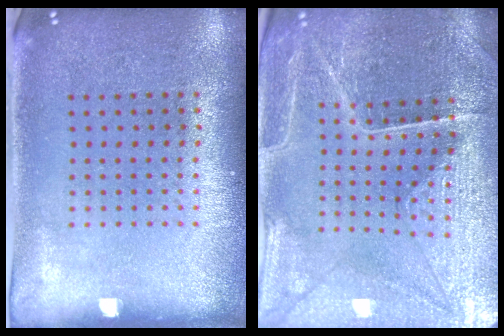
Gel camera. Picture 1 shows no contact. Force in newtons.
{"total": 3.5, "press": 3.5, "slide": 0.2}